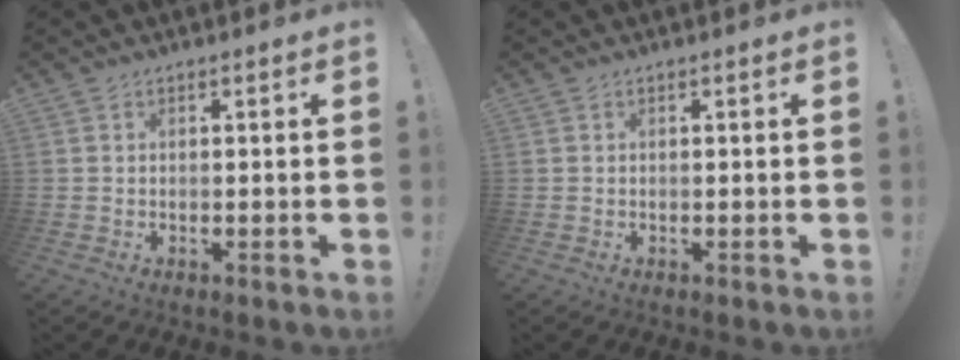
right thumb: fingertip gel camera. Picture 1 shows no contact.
{"total": 0.0}